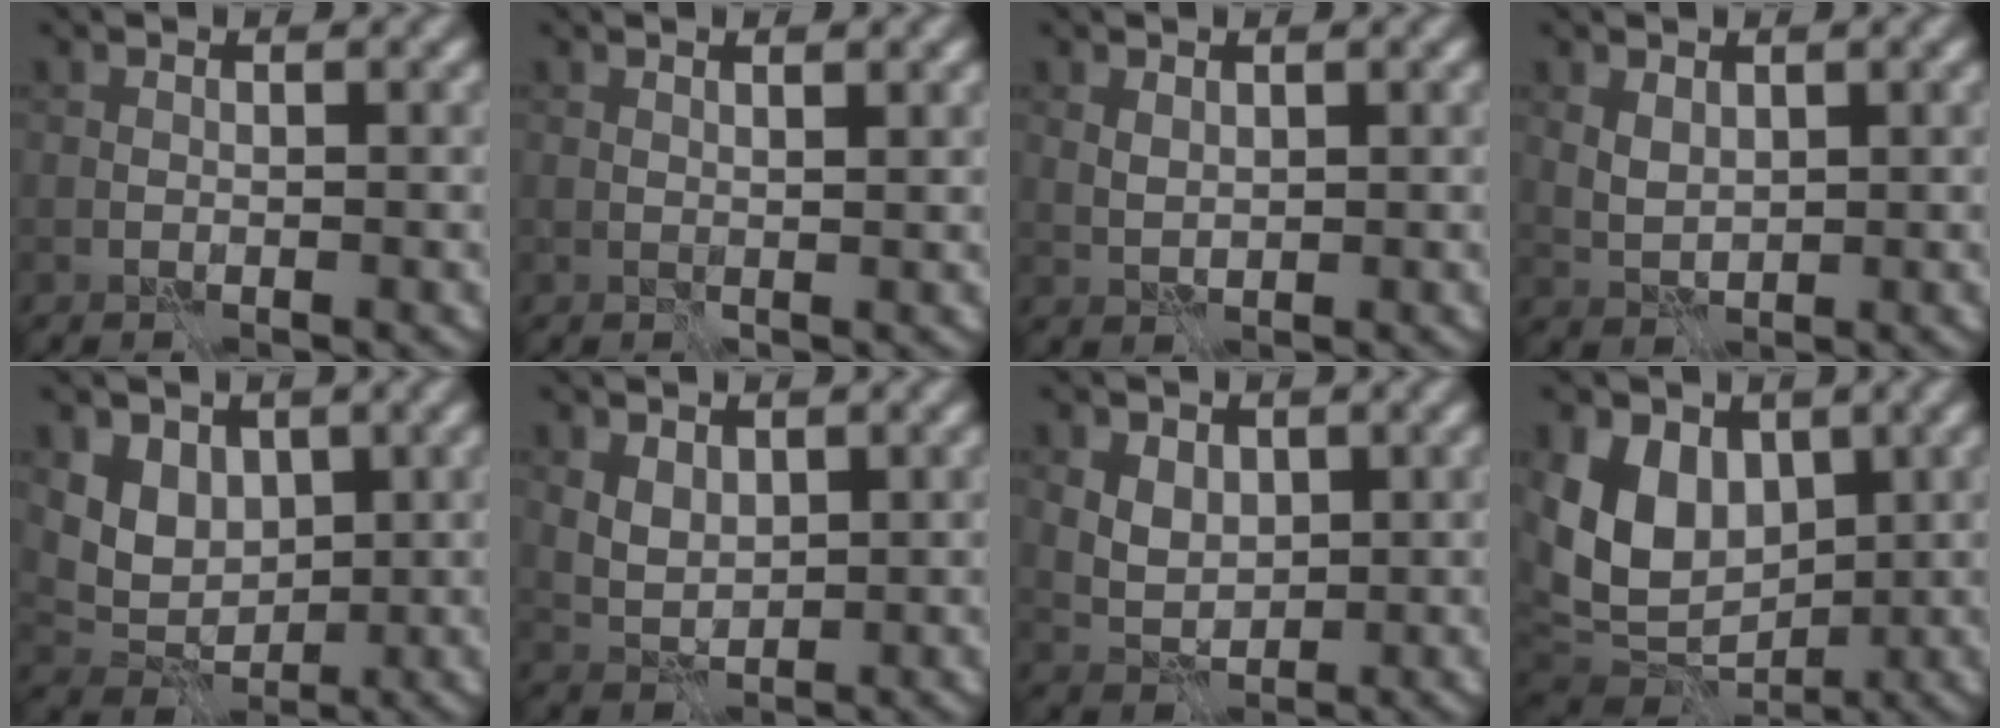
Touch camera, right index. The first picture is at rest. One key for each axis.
{"total": 1.1, "fx": 0.7, "fy": 0.1, "fz": 0.8, "tx": -0.016, "ty": 0.000, "tz": 0.009}
{"total": 1.3, "fx": 0.6, "fy": 0.7, "fz": 0.8, "tx": -0.020, "ty": -0.002, "tz": 0.016}
{"total": 2.0, "fx": 0.9, "fy": 1.3, "fz": 1.3, "tx": -0.031, "ty": -0.003, "tz": 0.020}
{"total": 4.1, "fx": 1.7, "fy": 3.1, "fz": 2.0, "tx": -0.047, "ty": -0.011, "tz": 0.035}
{"total": 2.5, "fx": 1.0, "fy": 1.7, "fz": 1.6, "tx": -0.035, "ty": -0.005, "tz": 0.023}
{"total": 3.7, "fx": 1.2, "fy": 2.7, "fz": 2.2, "tx": -0.043, "ty": 0.003, "tz": 0.023}
{"total": 8.7, "fx": 1.7, "fy": 6.4, "fz": 5.6, "tx": -0.106, "ty": -0.010, "tz": 0.028}